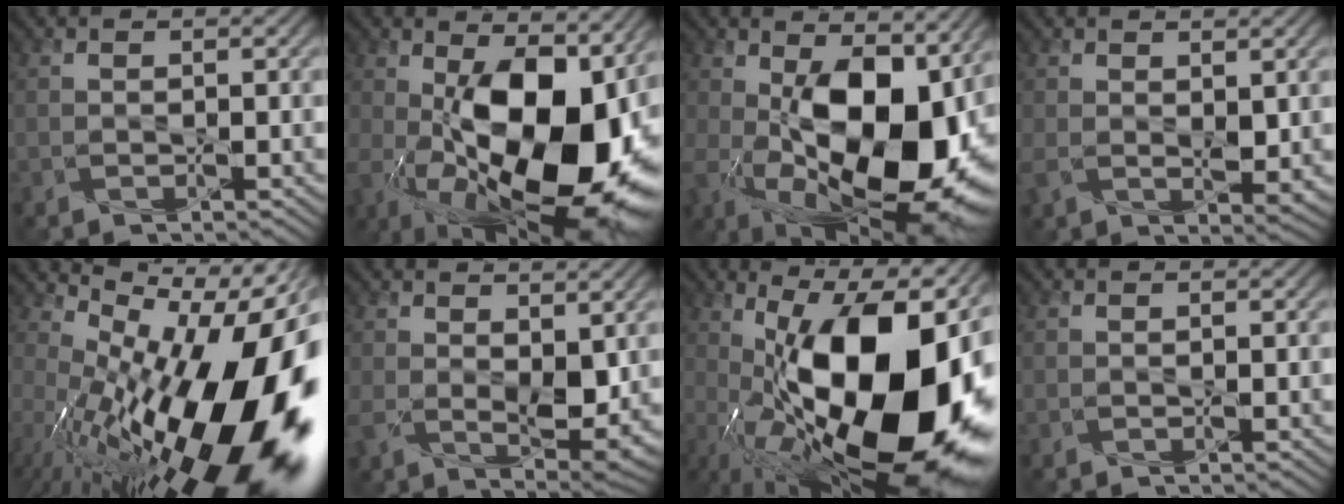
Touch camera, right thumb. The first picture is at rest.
{"total": 20.6, "force": [-2.1, 10.5, 17.6], "torque": [-0.264, -0.025, -0.026]}
{"total": 18.9, "force": [-1.1, 10.5, 15.7], "torque": [-0.238, -0.035, -0.008]}
{"total": 4.0, "force": [0.8, 2.4, 3.1], "torque": [-0.075, -0.011, 0.017]}
{"total": 22.1, "force": [-3.9, 9.6, 19.5], "torque": [-0.283, -0.036, -0.061]}
{"total": 6.9, "force": [1.5, 4.0, 5.5], "torque": [-0.117, -0.023, 0.033]}
{"total": 22.6, "force": [-1.7, 10.0, 20.3], "torque": [-0.323, 0.007, -0.043]}
{"total": 0.0}